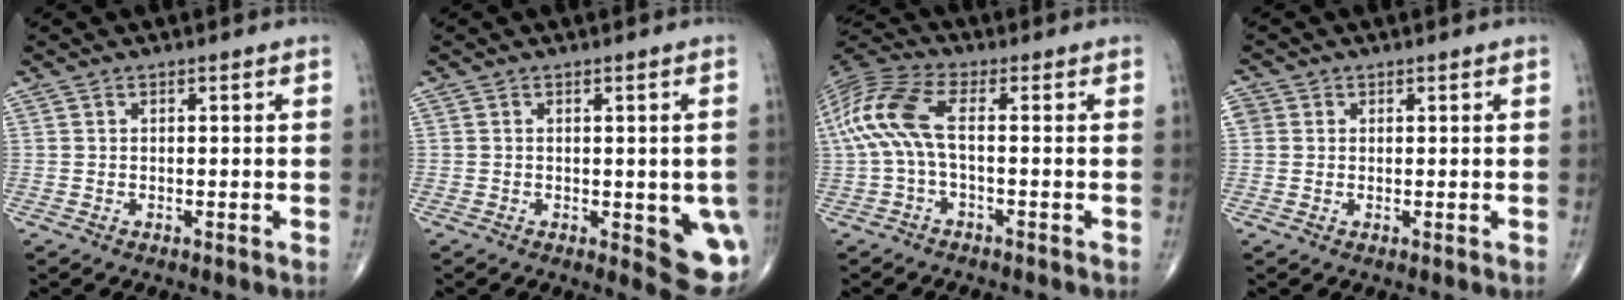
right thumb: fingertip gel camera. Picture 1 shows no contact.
{"total": 8.5, "force": [-1.7, 3.1, 7.8], "torque": [-0.065, -0.013, -0.015]}
{"total": 10.9, "force": [-0.2, 4.2, 10.1], "torque": [-0.244, 0.035, -0.011]}
{"total": 2.6, "force": [0.5, 2.4, 0.8], "torque": [-0.009, 0.007, 0.010]}